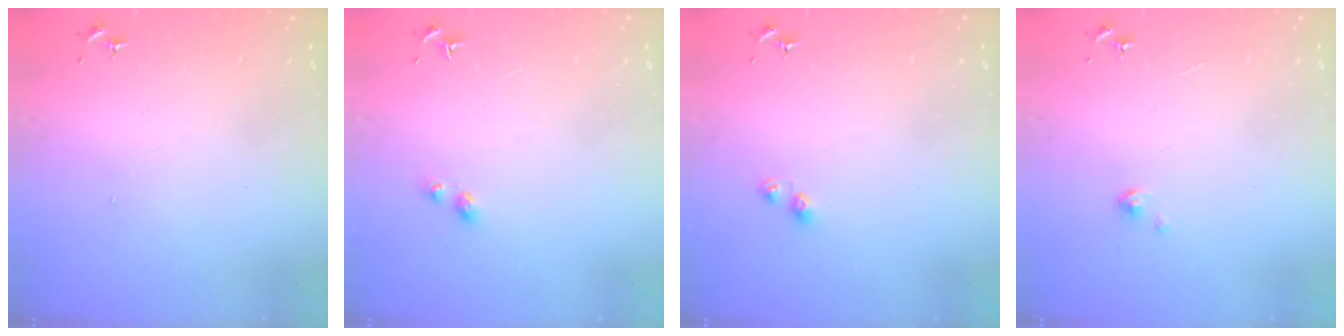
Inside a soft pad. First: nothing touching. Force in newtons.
{"total": 2.9, "press": 2.9, "slide": 0.5}
{"total": 4.1, "press": 4.1, "slide": 0.5}
{"total": 2.5, "press": 2.4, "slide": 0.2}